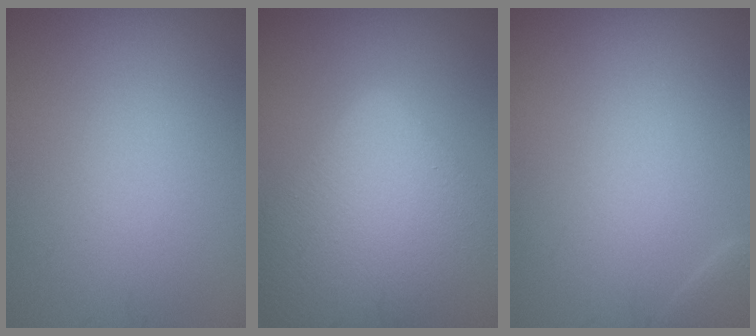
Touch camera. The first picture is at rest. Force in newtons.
{"total": 11.1, "press": 11.1, "slide": 0.5}
{"total": 1.1, "press": 1.1, "slide": 0.1}